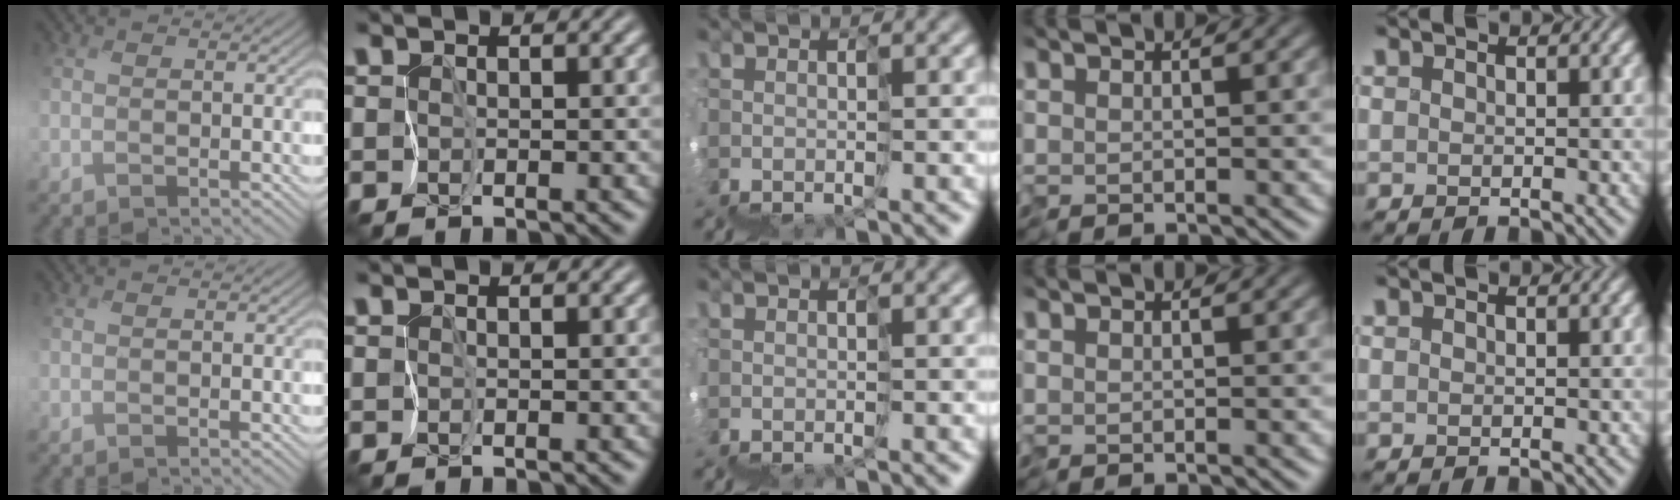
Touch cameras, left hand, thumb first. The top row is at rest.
{}